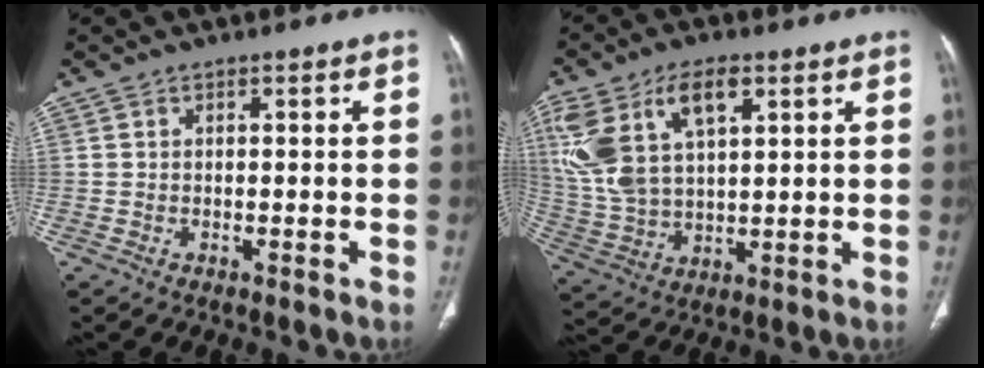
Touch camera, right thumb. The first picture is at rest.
{"total": 17.1, "force": [7.0, 8.9, 12.8], "torque": [-0.270, -0.004, 0.142]}